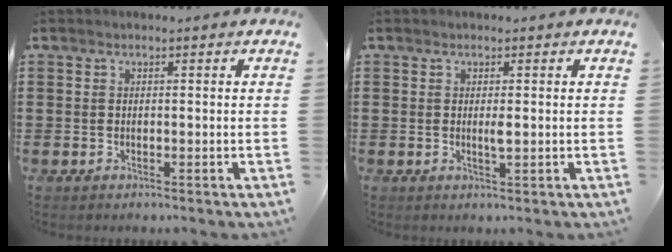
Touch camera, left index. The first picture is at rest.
{"total": 1.3, "force": [0.0, 0.2, 1.3], "torque": [-0.026, -0.002, -0.001]}